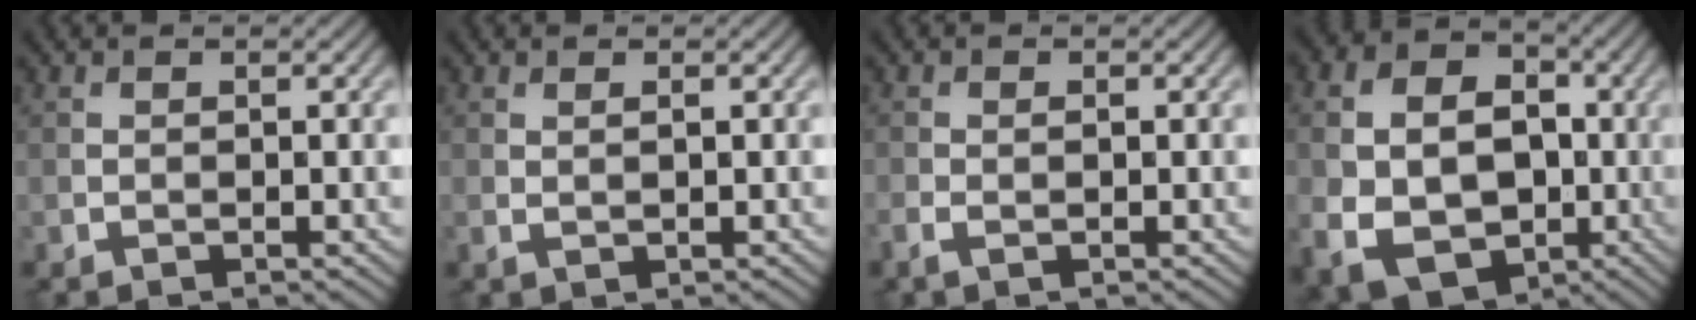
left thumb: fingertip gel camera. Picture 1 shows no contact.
{"total": 0.9, "force": [0.2, 0.1, 0.8], "torque": [-0.016, 0.001, 0.005]}
{"total": 1.6, "force": [-0.7, 0.7, 1.3], "torque": [-0.030, 0.001, -0.014]}
{"total": 13.2, "force": [-2.4, 10.1, 8.2], "torque": [-0.172, -0.025, -0.040]}